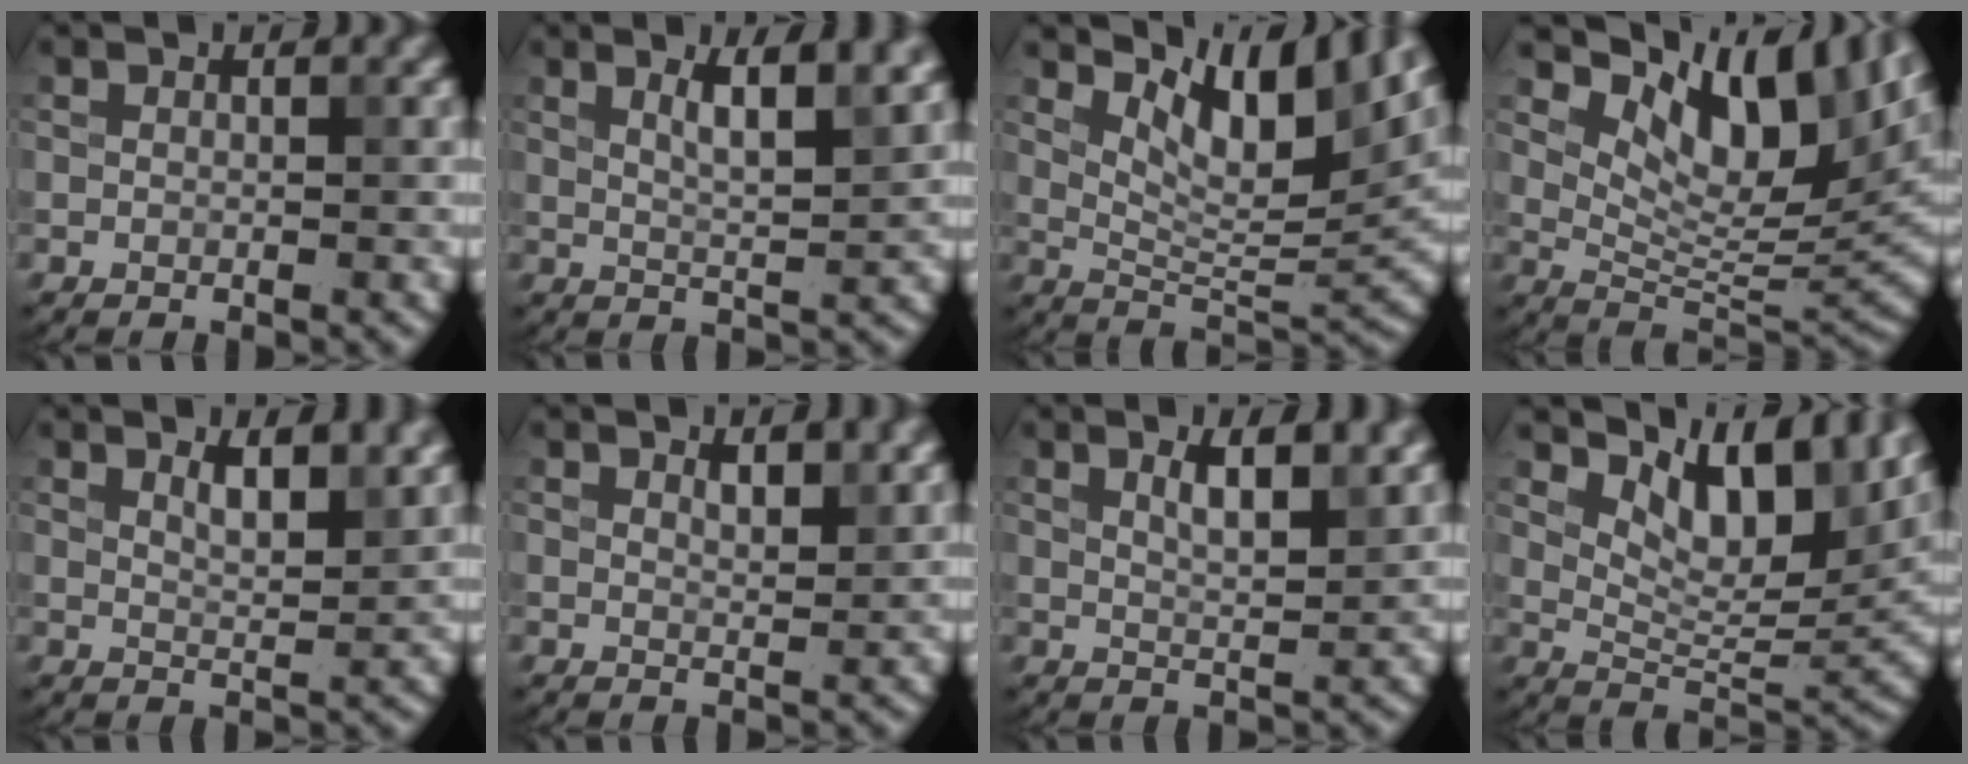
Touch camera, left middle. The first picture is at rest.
{"total": 4.3, "force": [2.2, 0.9, 3.6], "torque": [-0.051, 0.001, 0.037]}
{"total": 8.5, "force": [4.6, 2.8, 6.6], "torque": [-0.102, -0.007, 0.083]}
{"total": 12.0, "force": [6.6, 4.7, 8.8], "torque": [-0.128, 0.003, 0.120]}
{"total": 4.1, "force": [2.4, 1.3, 3.0], "torque": [-0.038, 0.007, 0.032]}
{"total": 2.1, "force": [1.5, 0.6, 1.3], "torque": [-0.018, -0.002, 0.026]}
{"total": 4.0, "force": [2.1, 1.1, 3.2], "torque": [-0.046, 0.004, 0.033]}
{"total": 9.7, "force": [5.7, 4.1, 6.6], "torque": [-0.101, -0.003, 0.101]}